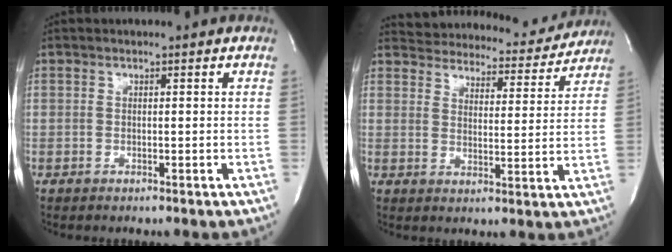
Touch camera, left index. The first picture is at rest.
{"total": 17.2, "force": [16.5, 4.3, 2.7], "torque": [-0.031, -0.010, 0.206]}